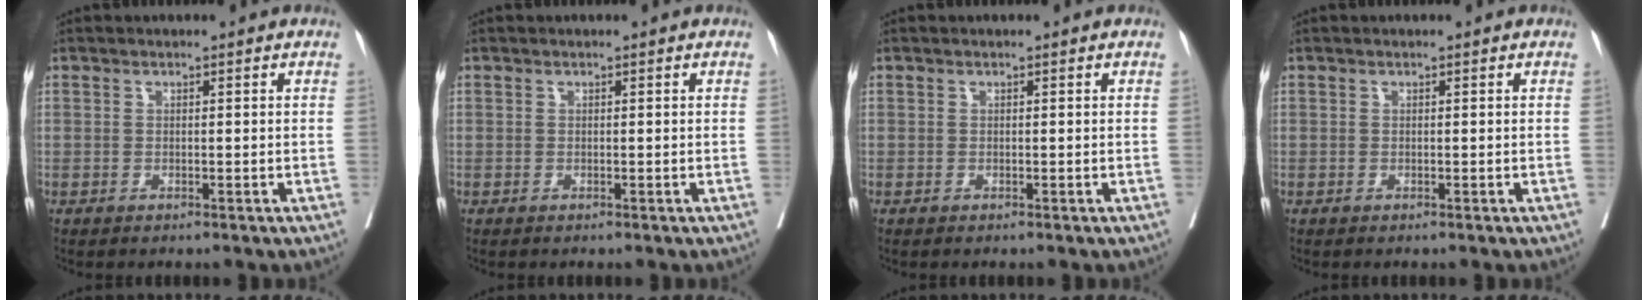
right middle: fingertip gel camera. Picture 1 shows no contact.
{"total": 0.0}
{"total": 0.0}
{"total": 0.0}